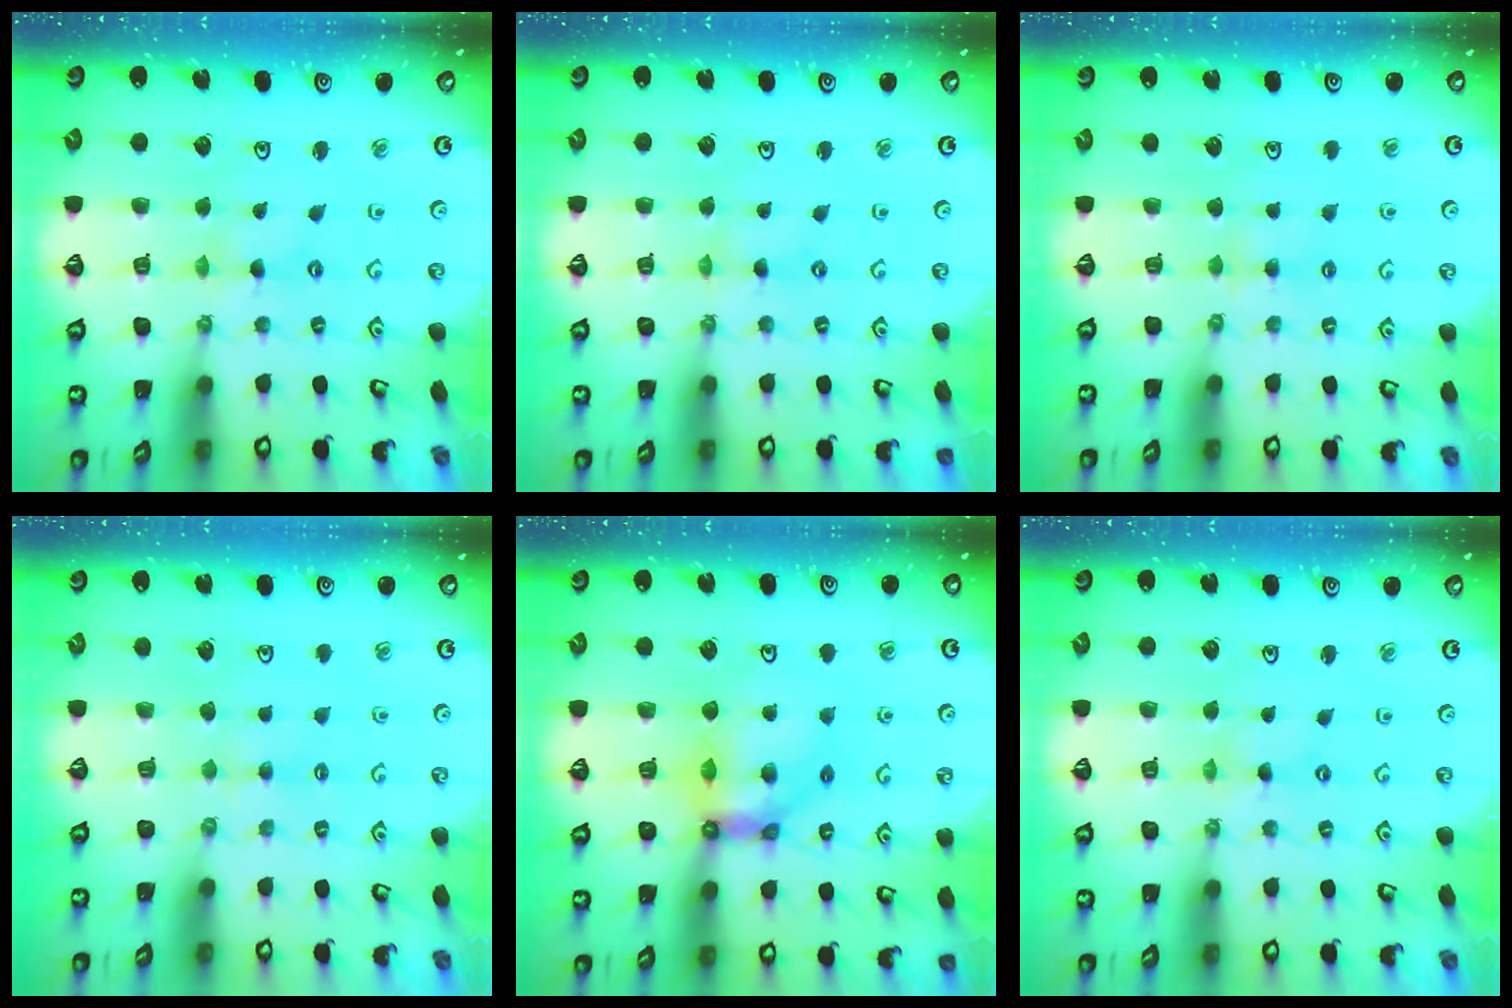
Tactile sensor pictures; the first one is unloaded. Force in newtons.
{"total": 0.0}
{"total": 3.4, "press": 3.4, "slide": 0.5}
{"total": 2.7, "press": 2.7, "slide": 0.6}
{"total": 10.4, "press": 10.4, "slide": 1.1}
{"total": 0.0}